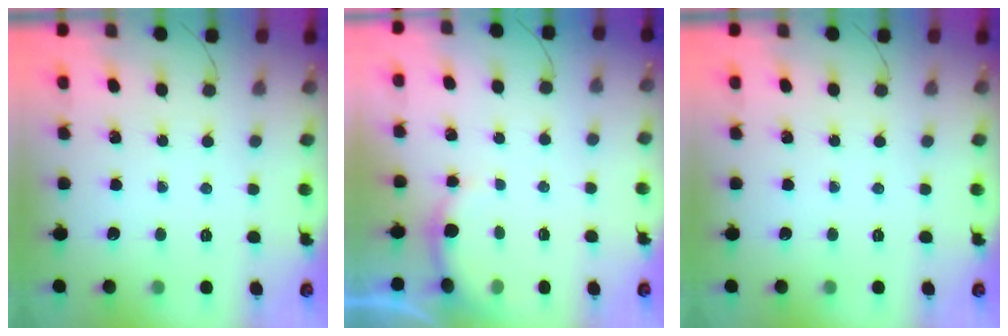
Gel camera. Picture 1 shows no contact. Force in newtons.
{"total": 2.7, "press": 2.5, "slide": 0.8}
{"total": 0.0}